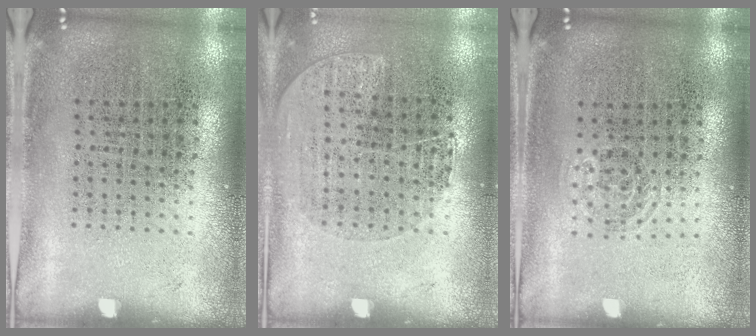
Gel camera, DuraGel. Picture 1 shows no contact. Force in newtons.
{"total": 1.1, "press": 1.0, "slide": 0.5}
{"total": 0.7, "press": 0.5, "slide": 0.5}